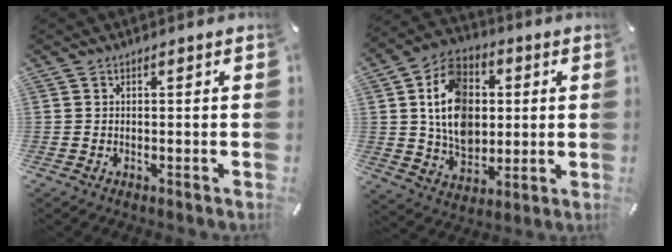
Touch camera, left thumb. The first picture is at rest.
{"total": 14.6, "force": [1.7, 11.7, 8.5], "torque": [-0.153, 0.016, 0.033]}